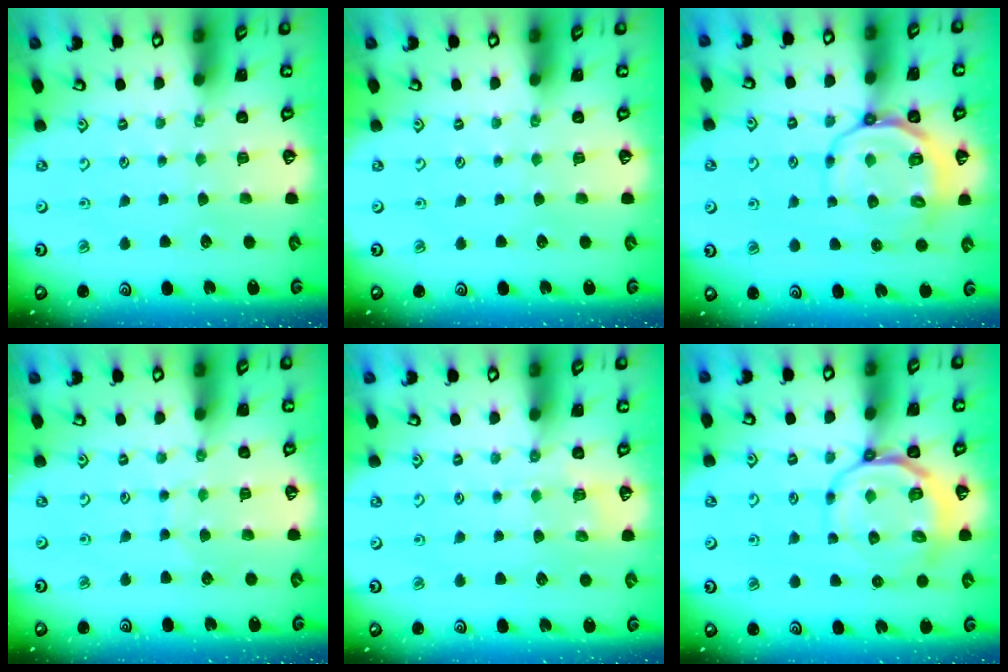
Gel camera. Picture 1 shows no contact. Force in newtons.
{"total": 0.0}
{"total": 9.8, "press": 9.5, "slide": 2.4}
{"total": 5.0, "press": 4.9, "slide": 0.4}
{"total": 5.6, "press": 5.5, "slide": 0.8}
{"total": 10.1, "press": 9.8, "slide": 2.6}